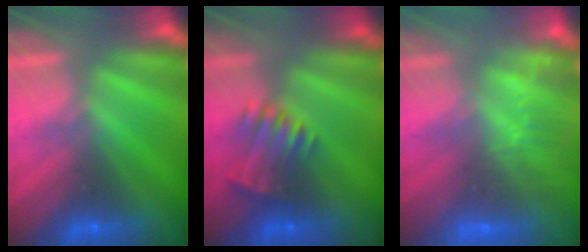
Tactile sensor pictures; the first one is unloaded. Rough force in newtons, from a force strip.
{"total": 3.5}
{"total": 3.6}